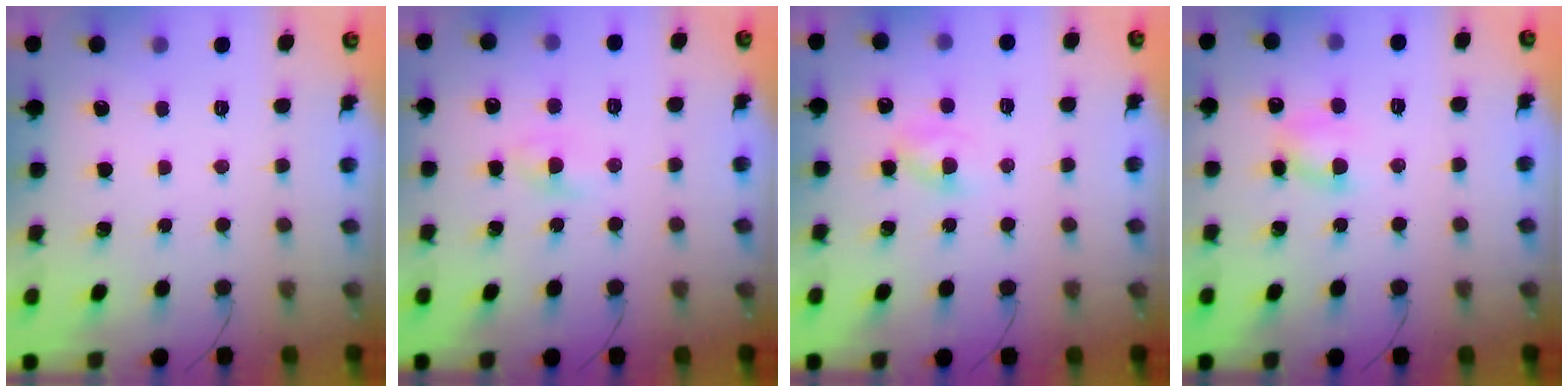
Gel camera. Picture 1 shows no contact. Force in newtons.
{"total": 2.3, "press": 2.1, "slide": 0.9}
{"total": 2.2, "press": 2.0, "slide": 1.1}
{"total": 5.4, "press": 5.2, "slide": 1.5}